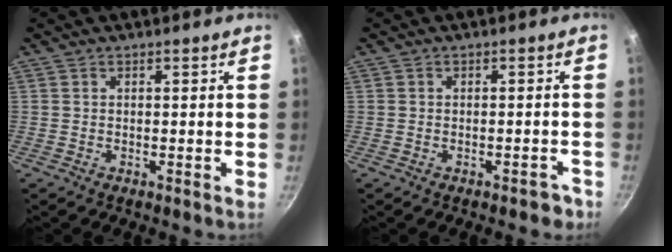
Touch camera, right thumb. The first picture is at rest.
{"total": 2.6, "force": [-1.8, 1.4, 1.3], "torque": [0.002, 0.033, -0.003]}